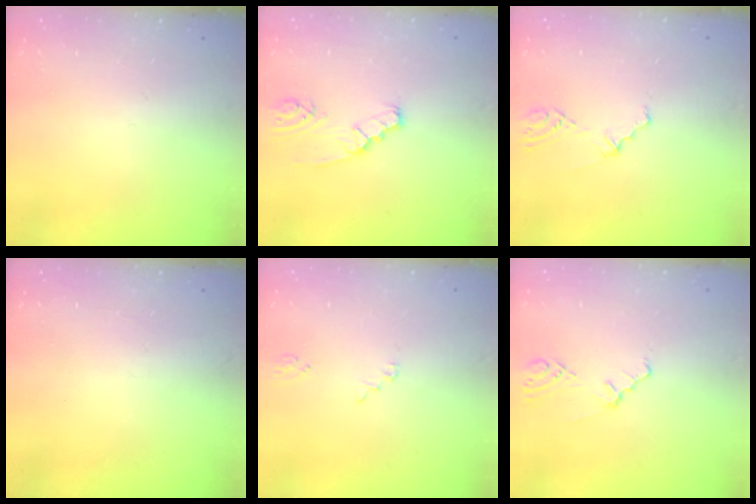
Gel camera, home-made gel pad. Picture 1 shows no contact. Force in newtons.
{"total": 2.0, "press": 2.0, "slide": 0.4}
{"total": 2.4, "press": 2.2, "slide": 0.9}
{"total": 0.0}
{"total": 1.2, "press": 1.2, "slide": 0.1}
{"total": 2.0, "press": 1.9, "slide": 0.7}